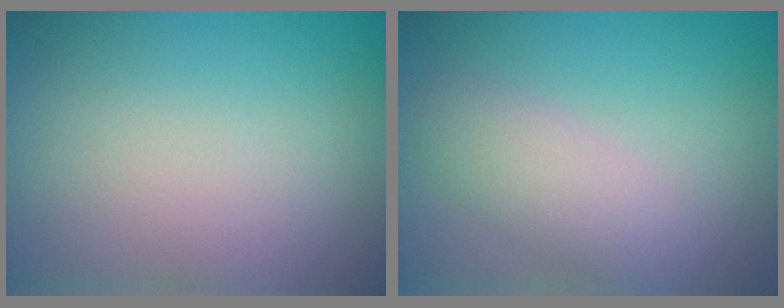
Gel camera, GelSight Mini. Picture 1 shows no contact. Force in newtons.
{"total": 2.9, "press": 2.9, "slide": 0.3}